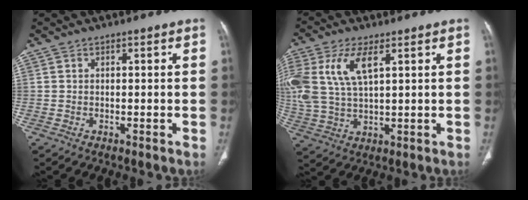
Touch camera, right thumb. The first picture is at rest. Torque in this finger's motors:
{"motor_torque": [1.22, 1.42, 1.59, 0.30, 0.50]}